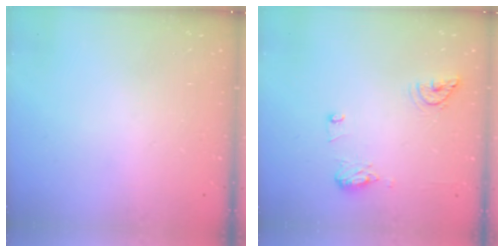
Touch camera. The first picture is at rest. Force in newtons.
{"total": 12.8, "press": 10.6, "slide": 7.2}